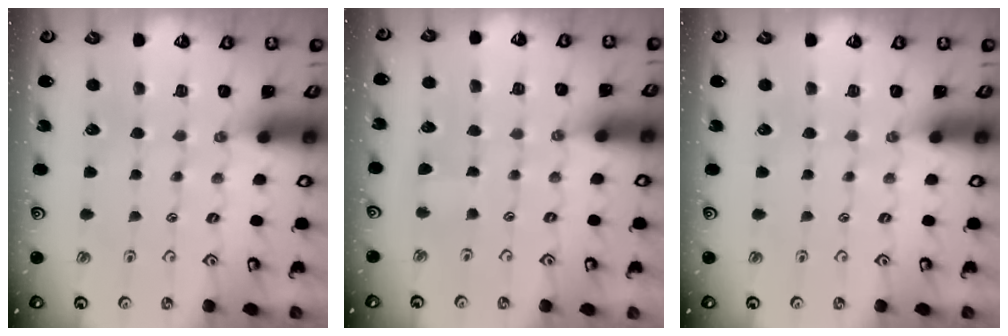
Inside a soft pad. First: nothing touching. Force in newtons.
{"total": 2.3, "press": 2.3, "slide": 0.4}
{"total": 0.0}